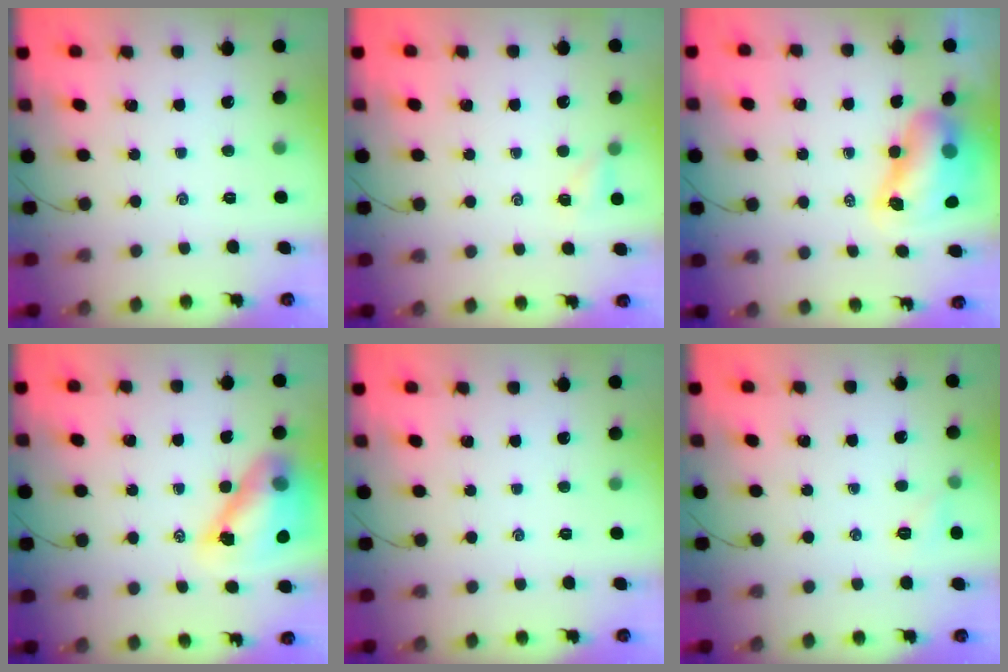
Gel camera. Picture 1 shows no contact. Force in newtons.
{"total": 2.4, "press": 2.3, "slide": 0.9}
{"total": 9.7, "press": 9.4, "slide": 2.6}
{"total": 12.5, "press": 12.1, "slide": 3.2}
{"total": 0.0}
{"total": 4.6, "press": 4.3, "slide": 1.4}